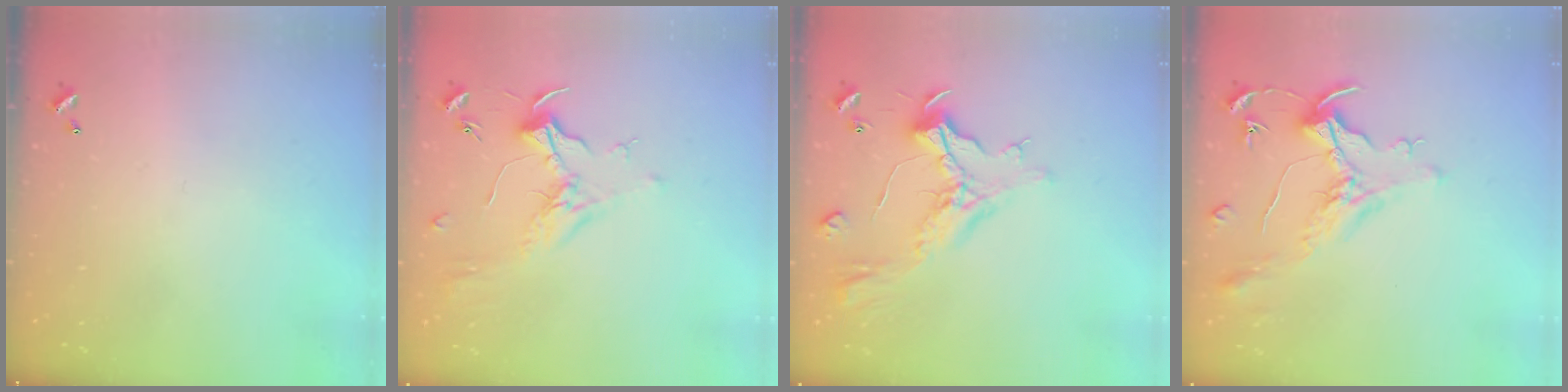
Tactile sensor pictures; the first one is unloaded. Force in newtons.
{"total": 1.8, "press": 1.7, "slide": 0.6}
{"total": 1.1, "press": 0.5, "slide": 1.0}
{"total": 1.5, "press": 1.3, "slide": 0.7}